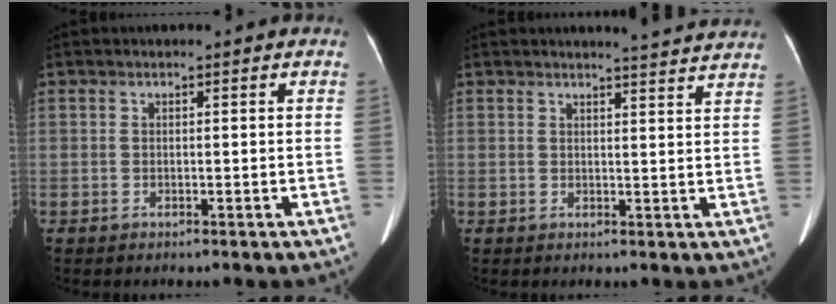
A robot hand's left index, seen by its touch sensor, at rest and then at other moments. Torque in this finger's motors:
{"motor_torque": [1.04, -1.10, 0.02, 0.02]}